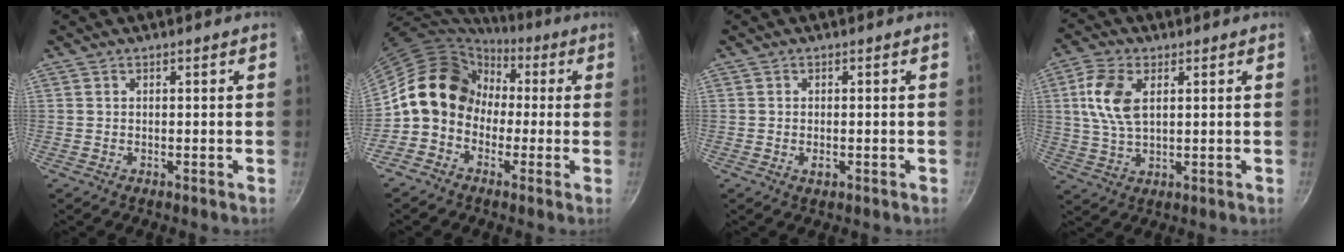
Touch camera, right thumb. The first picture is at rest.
{"total": 13.7, "force": [0.4, 11.5, 7.4], "torque": [-0.087, 0.039, -0.016]}
{"total": 1.6, "force": [-0.4, 1.0, 1.2], "torque": [-0.019, 0.000, -0.007]}
{"total": 9.2, "force": [2.4, 5.1, 7.3], "torque": [-0.145, 0.001, 0.045]}